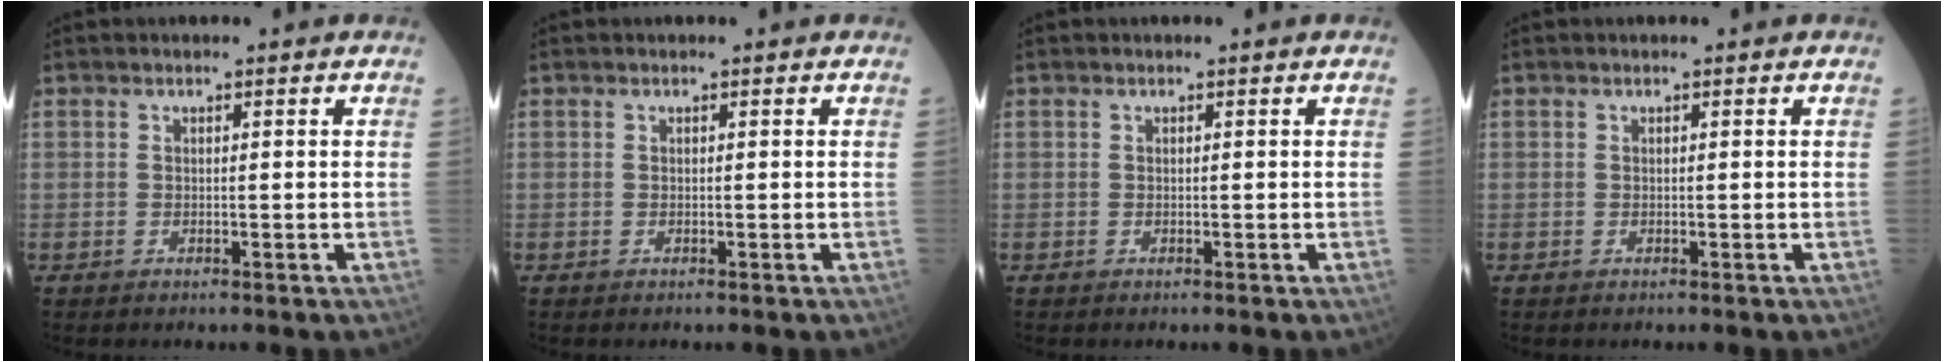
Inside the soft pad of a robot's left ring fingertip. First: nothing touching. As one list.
[{"total": 0.0}, {"total": 0.0}, {"total": 0.0}]